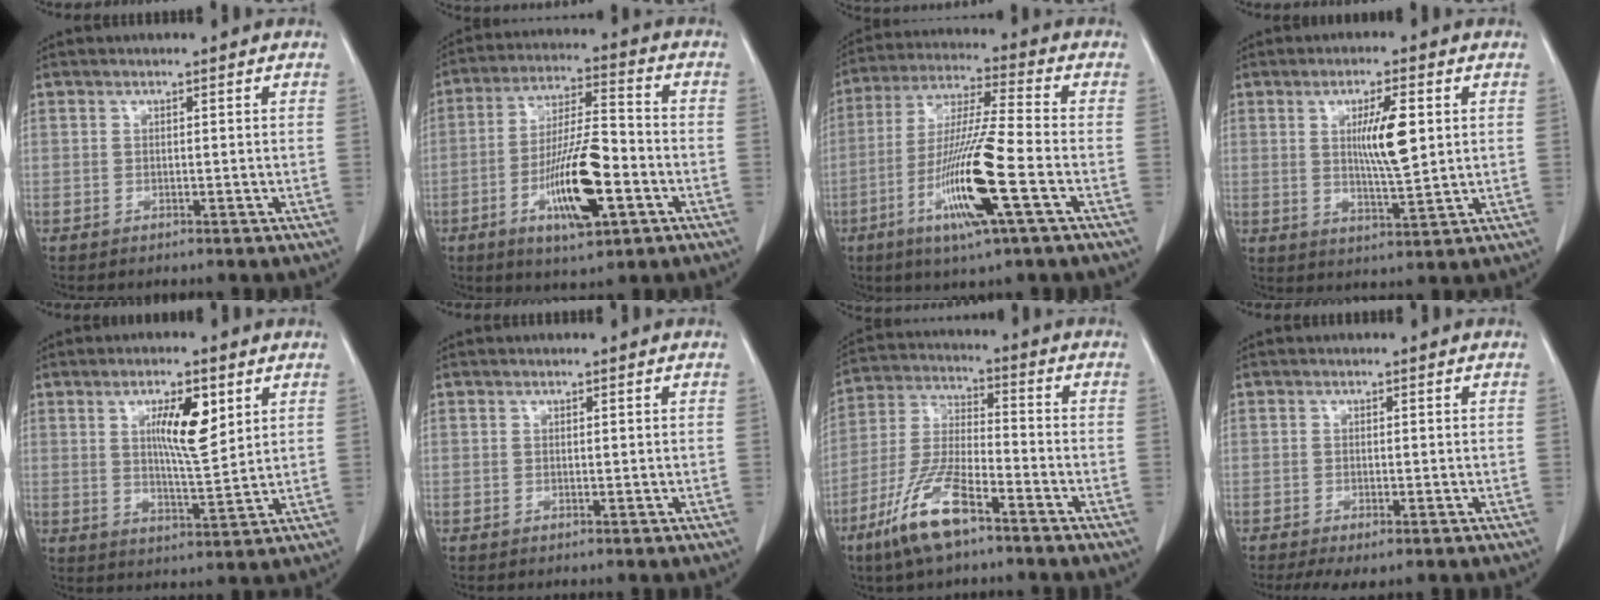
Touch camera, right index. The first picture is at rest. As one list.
[{"total": 13.3, "force": [-4.7, 2.9, 12.1], "torque": [-0.225, -0.005, -0.079]}, {"total": 14.7, "force": [-5.4, 0.0, 13.7], "torque": [-0.276, -0.020, -0.104]}, {"total": 7.6, "force": [1.6, 1.0, 7.3], "torque": [-0.125, -0.006, 0.031]}, {"total": 7.9, "force": [3.0, 1.4, 7.2], "torque": [-0.122, -0.005, 0.051]}, {"total": 0.0}, {"total": 11.7, "force": [-7.2, 2.6, 8.8], "torque": [-0.191, -0.016, -0.139]}, {"total": 3.5, "force": [-2.2, 1.2, 2.5], "torque": [-0.046, -0.010, -0.033]}]